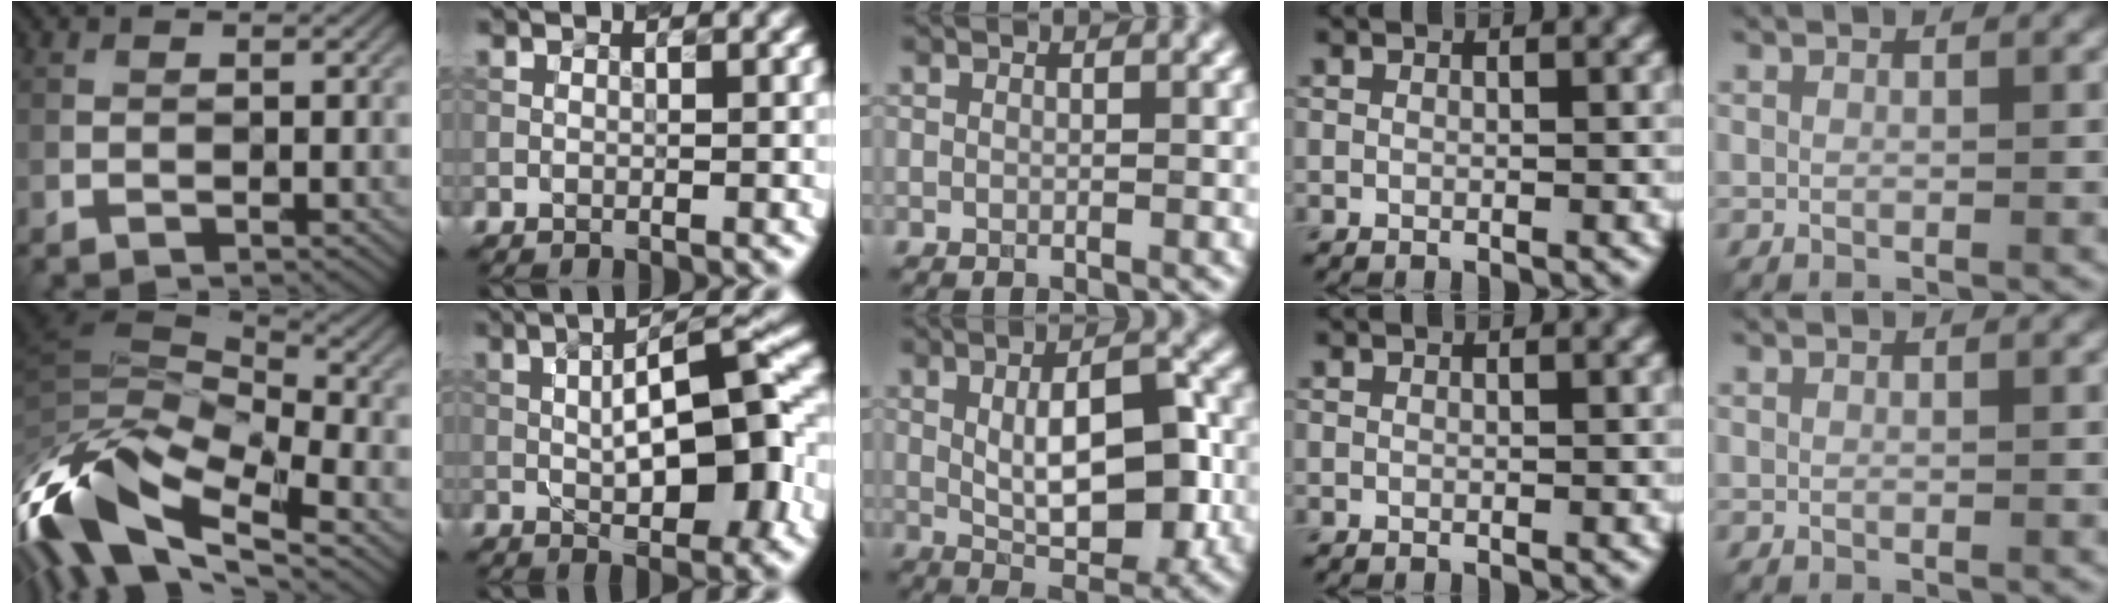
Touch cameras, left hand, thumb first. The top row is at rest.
{"thumb": {"total": 16.6, "force": [-7.8, 7.8, 12.4], "torque": [-0.299, -0.021, -0.143]}, "index": {"total": 9.5, "force": [0.1, 3.2, 9.0], "torque": [-0.131, 0.015, 0.000]}, "middle": {"total": 8.1, "force": [0.2, 3.3, 7.4], "torque": [-0.112, 0.003, 0.003]}}